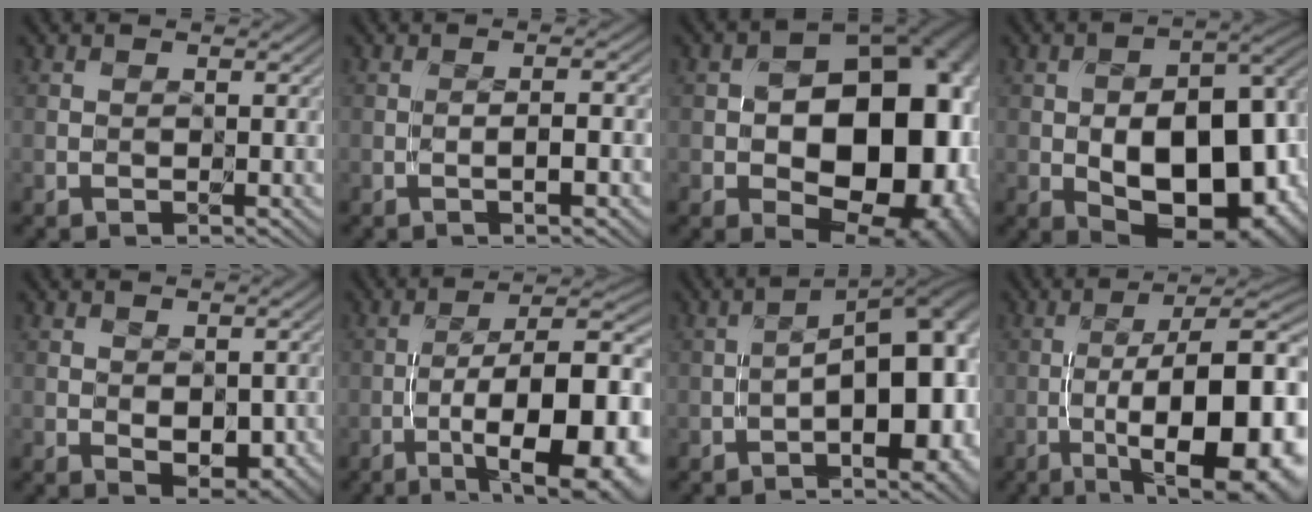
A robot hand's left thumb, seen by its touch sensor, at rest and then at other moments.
{"total": 2.5, "force": [-1.1, -0.1, 2.2], "torque": [-0.040, 0.006, -0.019]}
{"total": 19.5, "force": [-2.0, 13.1, 14.4], "torque": [-0.128, -0.018, -0.025]}
{"total": 17.1, "force": [-3.7, 9.5, 13.7], "torque": [-0.178, -0.018, -0.041]}
{"total": 3.1, "force": [-0.2, 1.8, 2.5], "torque": [-0.043, -0.012, 0.006]}
{"total": 16.9, "force": [-6.2, 5.5, 14.7], "torque": [-0.206, -0.003, -0.085]}
{"total": 15.2, "force": [-3.3, 6.6, 13.3], "torque": [-0.150, 0.001, -0.039]}
{"total": 18.1, "force": [-5.4, 5.7, 16.3], "torque": [-0.225, -0.006, -0.070]}